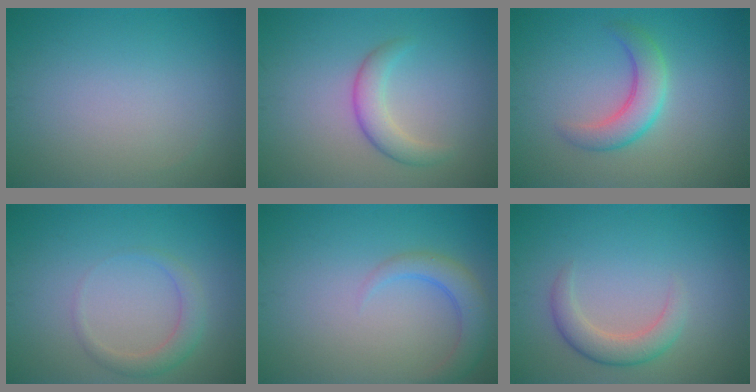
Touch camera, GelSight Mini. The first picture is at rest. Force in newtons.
{"total": 2.7, "press": 2.7, "slide": 0.1}
{"total": 3.6, "press": 3.6, "slide": 0.2}
{"total": 2.1, "press": 2.1, "slide": 0.1}
{"total": 3.0, "press": 3.0, "slide": 0.3}
{"total": 2.9, "press": 2.9, "slide": 0.2}